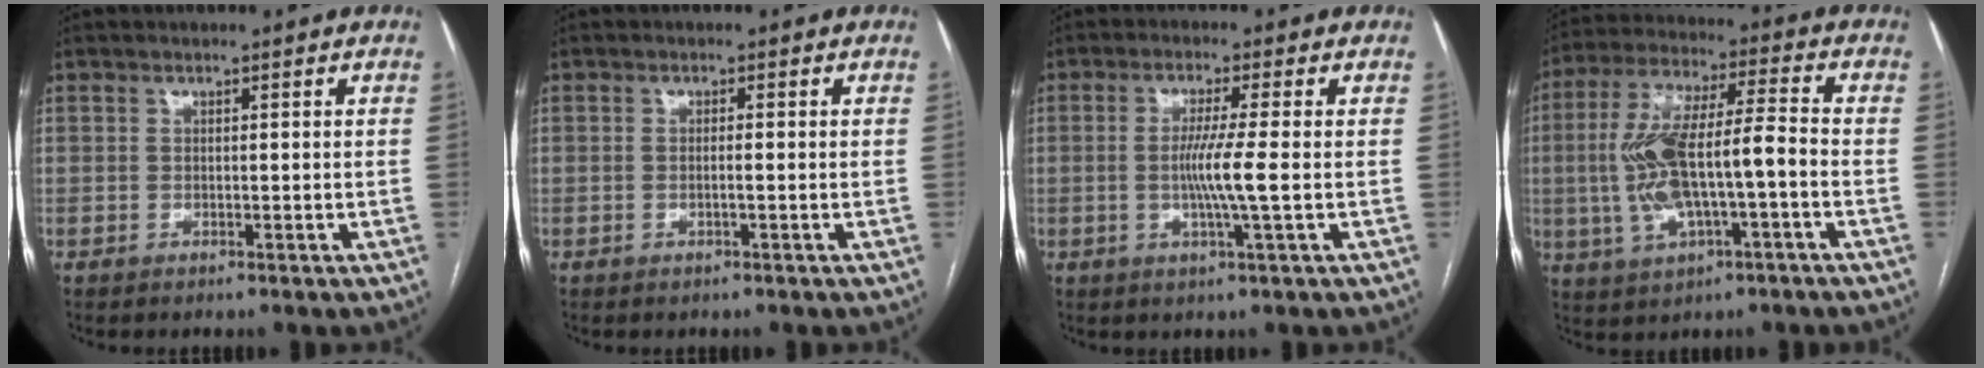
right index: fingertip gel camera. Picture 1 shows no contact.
{"total": 1.0, "force": [-0.3, -0.1, 0.9], "torque": [-0.017, 0.001, -0.004]}
{"total": 5.8, "force": [-0.6, -0.9, 5.7], "torque": [-0.107, -0.011, -0.013]}
{"total": 14.0, "force": [-2.2, 3.3, 13.4], "torque": [-0.271, 0.021, -0.032]}